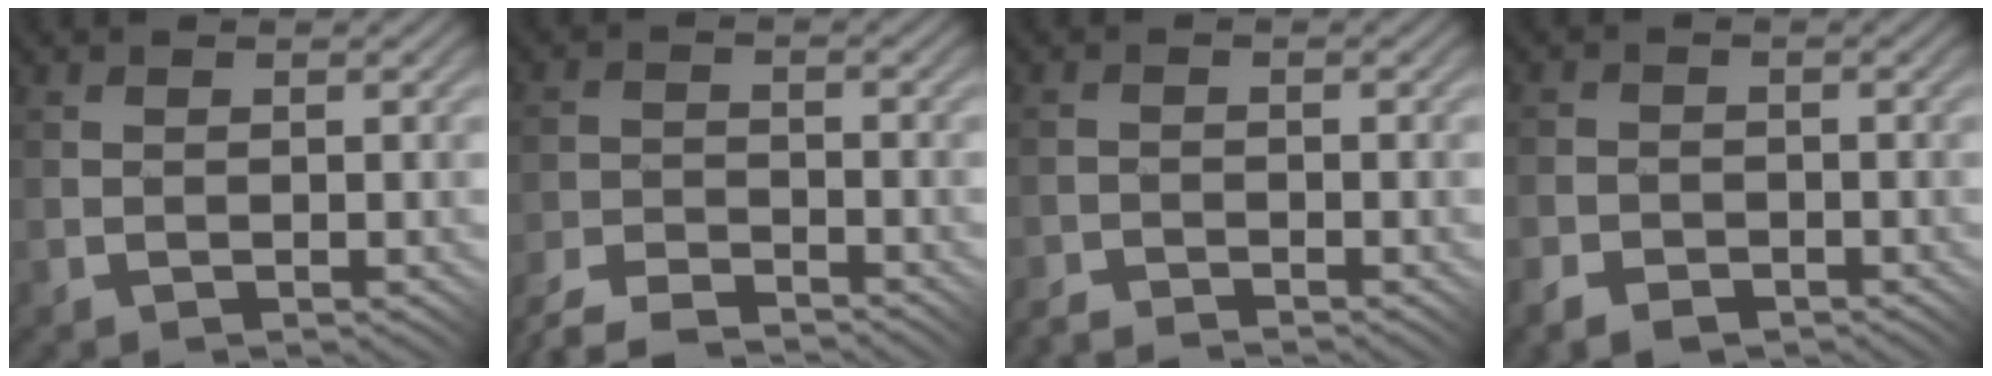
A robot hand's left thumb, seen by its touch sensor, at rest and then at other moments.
{"total": 5.9, "force": [-5.6, 1.0, 1.8], "torque": [-0.037, -0.002, -0.112]}
{"total": 2.2, "force": [-2.2, -0.2, -0.1], "torque": [0.002, 0.004, -0.048]}
{"total": 3.3, "force": [-2.4, 1.9, 1.3], "torque": [-0.028, -0.002, -0.050]}